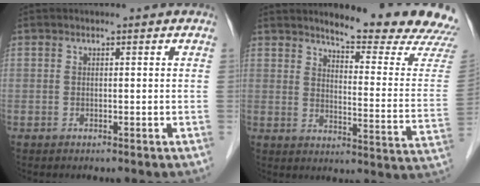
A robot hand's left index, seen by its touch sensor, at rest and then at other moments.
{"total": 17.3, "force": [16.3, 0.0, 5.9], "torque": [-0.082, -0.113, 0.188]}